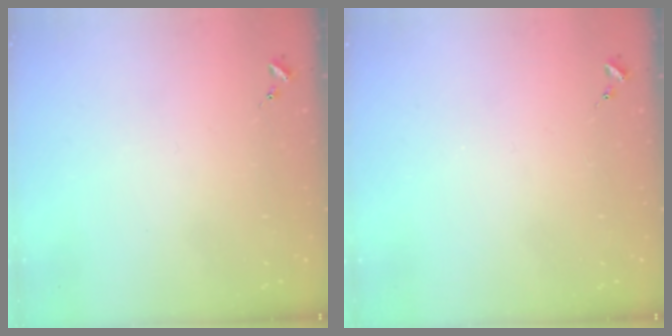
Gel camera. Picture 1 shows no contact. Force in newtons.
{"total": 0.0}